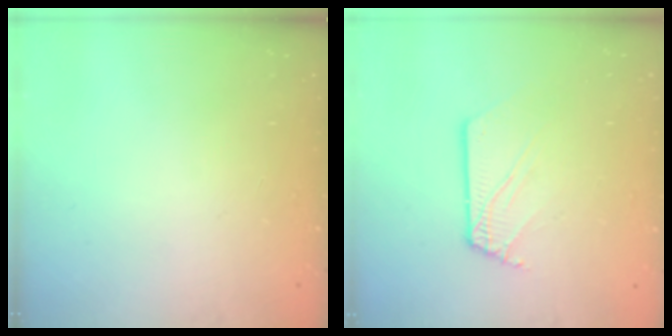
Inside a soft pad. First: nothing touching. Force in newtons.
{"total": 3.2, "press": 3.2, "slide": 0.3}